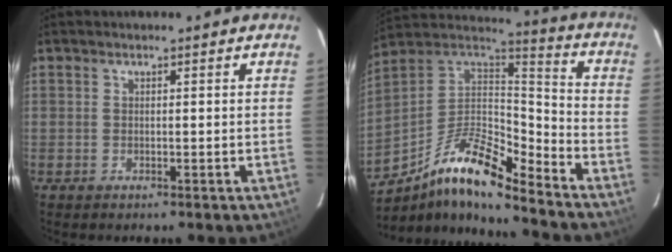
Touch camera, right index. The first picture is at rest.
{"total": 16.3, "force": [-11.0, 3.7, 11.5], "torque": [-0.217, 0.000, -0.212]}